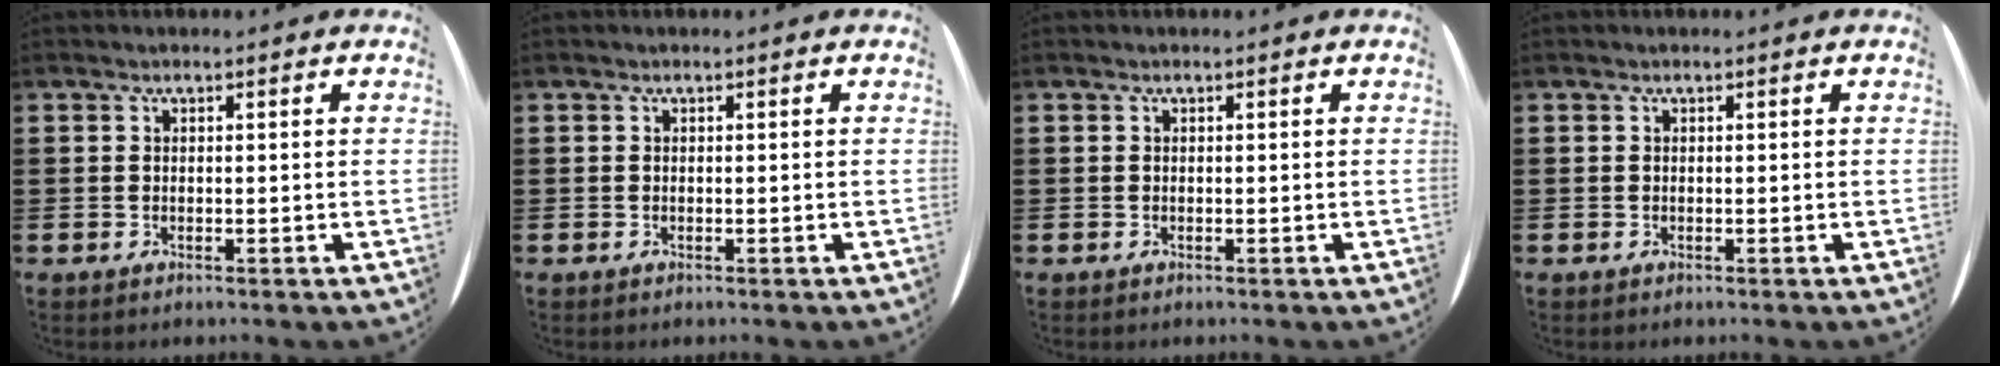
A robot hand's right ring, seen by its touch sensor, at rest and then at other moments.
{"total": 0.0}
{"total": 0.0}
{"total": 0.0}